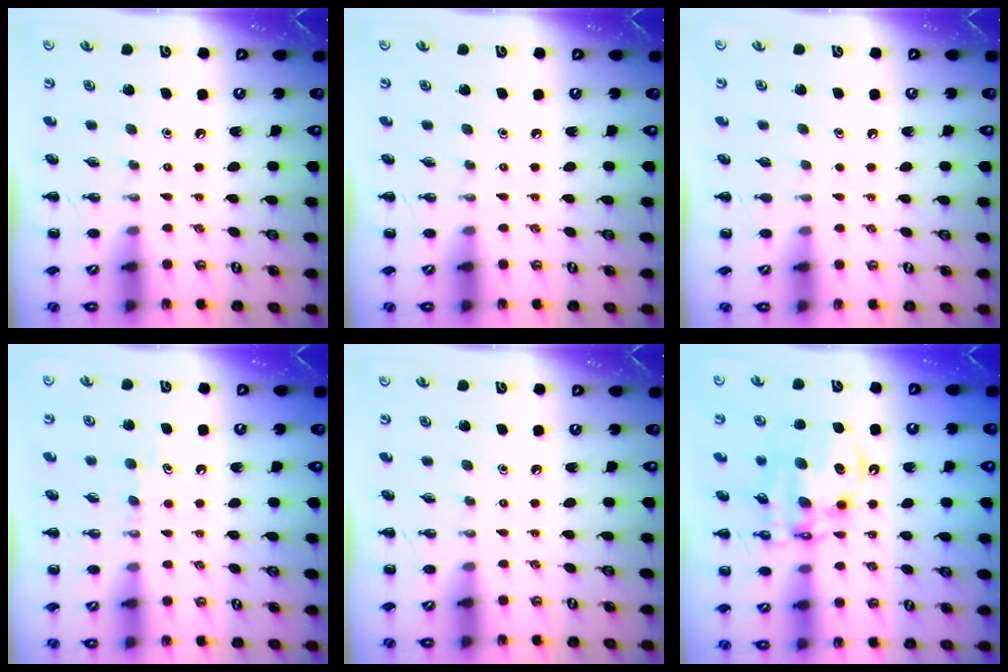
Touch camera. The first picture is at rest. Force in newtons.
{"total": 0.0}
{"total": 0.8, "press": 0.8, "slide": 0.1}
{"total": 4.2, "press": 4.0, "slide": 1.4}
{"total": 0.0}
{"total": 12.8, "press": 12.4, "slide": 3.2}